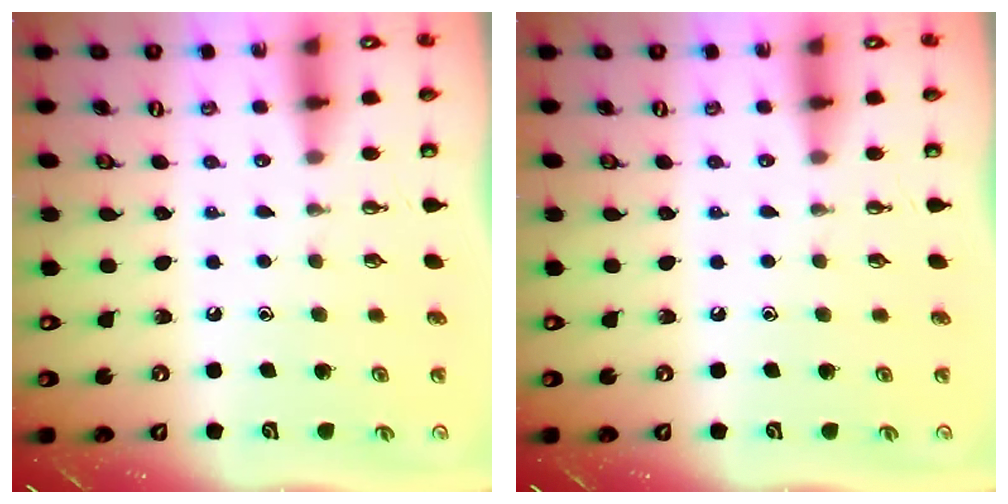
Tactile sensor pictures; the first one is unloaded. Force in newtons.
{"total": 0.0}